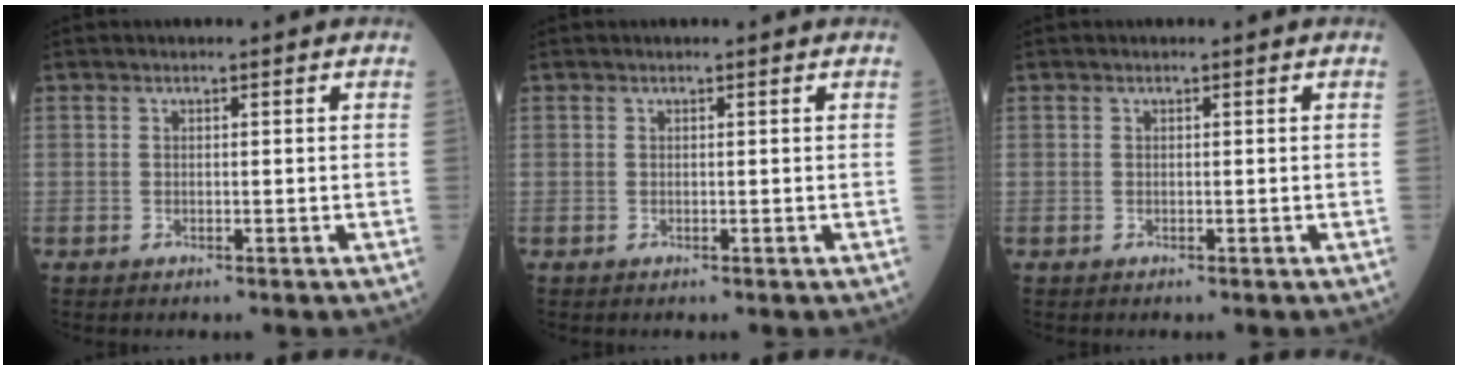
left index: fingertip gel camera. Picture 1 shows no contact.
{"total": 0.0}
{"total": 0.0}